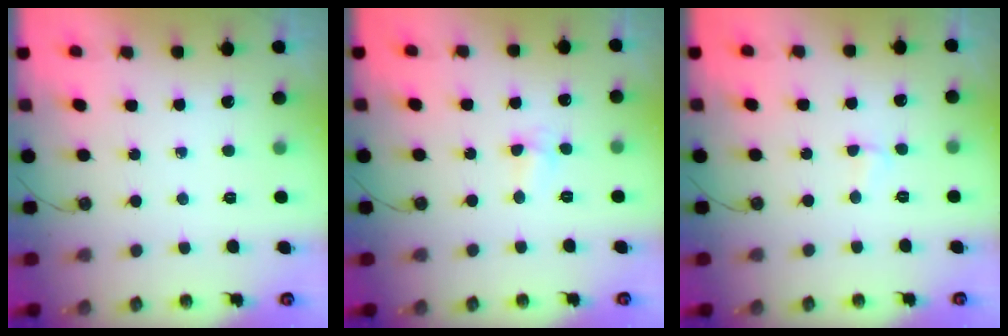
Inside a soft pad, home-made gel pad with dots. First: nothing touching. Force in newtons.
{"total": 4.9, "press": 4.8, "slide": 0.7}
{"total": 2.1, "press": 2.0, "slide": 0.6}